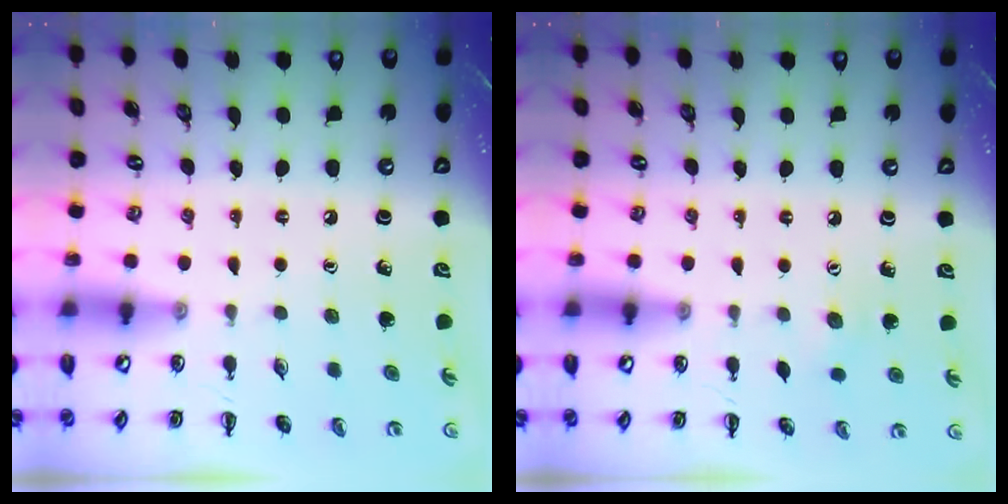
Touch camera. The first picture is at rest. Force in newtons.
{"total": 4.7, "press": 4.6, "slide": 1.0}